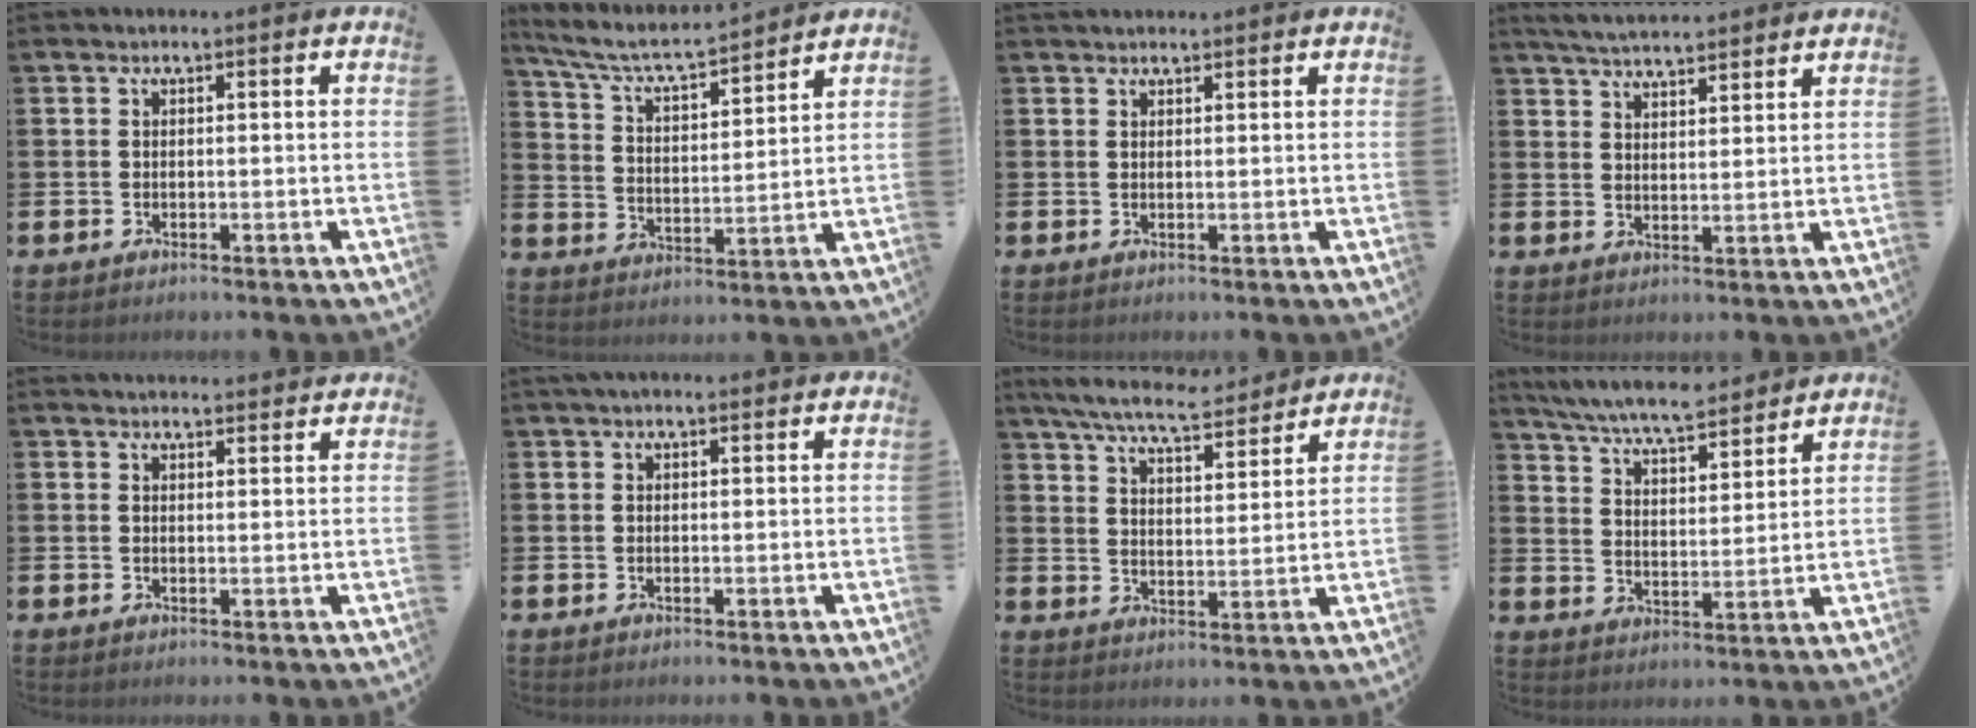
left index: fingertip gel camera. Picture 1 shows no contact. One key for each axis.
{"total": 6.7, "fx": 6.2, "fy": 0.8, "fz": 2.4, "tx": -0.077, "ty": -0.045, "tz": 0.104}
{"total": 1.4, "fx": 1.3, "fy": 0.4, "fz": 0.1, "tx": 0.007, "ty": -0.001, "tz": 0.022}
{"total": 4.7, "fx": 4.6, "fy": 0.2, "fz": 0.5, "tx": -0.020, "ty": -0.024, "tz": 0.083}
{"total": 2.4, "fx": 2.4, "fy": 0.4, "fz": 0.0, "tx": 0.007, "ty": -0.014, "tz": 0.042}
{"total": 1.3, "fx": 1.1, "fy": 0.5, "fz": 0.6, "tx": -0.004, "ty": 0.003, "tz": 0.018}
{"total": 7.8, "fx": 7.3, "fy": 1.0, "fz": 2.7, "tx": -0.075, "ty": -0.040, "tz": 0.128}
{"total": 7.7, "fx": 7.2, "fy": 1.0, "fz": 2.5, "tx": -0.082, "ty": -0.043, "tz": 0.129}